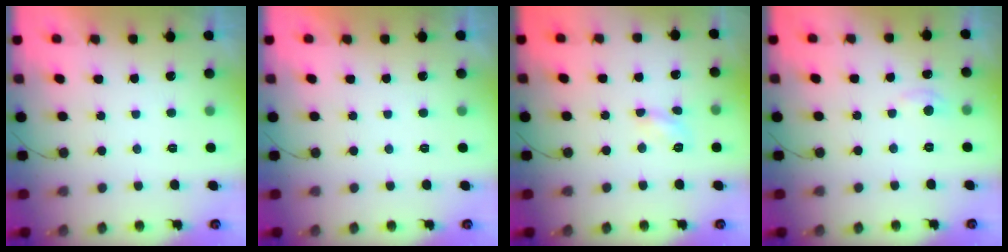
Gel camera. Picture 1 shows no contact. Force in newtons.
{"total": 0.0}
{"total": 4.4, "press": 4.3, "slide": 0.6}
{"total": 4.6, "press": 4.6, "slide": 0.7}